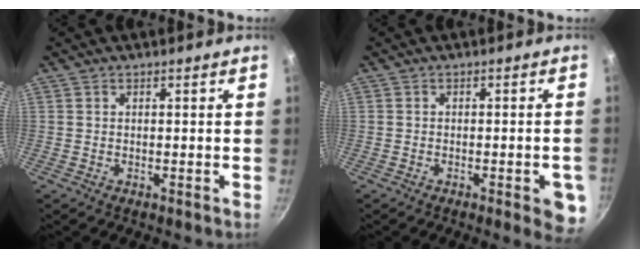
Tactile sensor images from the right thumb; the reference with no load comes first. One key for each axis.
{"total": 6.0, "fx": -2.4, "fy": 1.8, "fz": 5.1, "tx": -0.042, "ty": 0.010, "tz": -0.028}